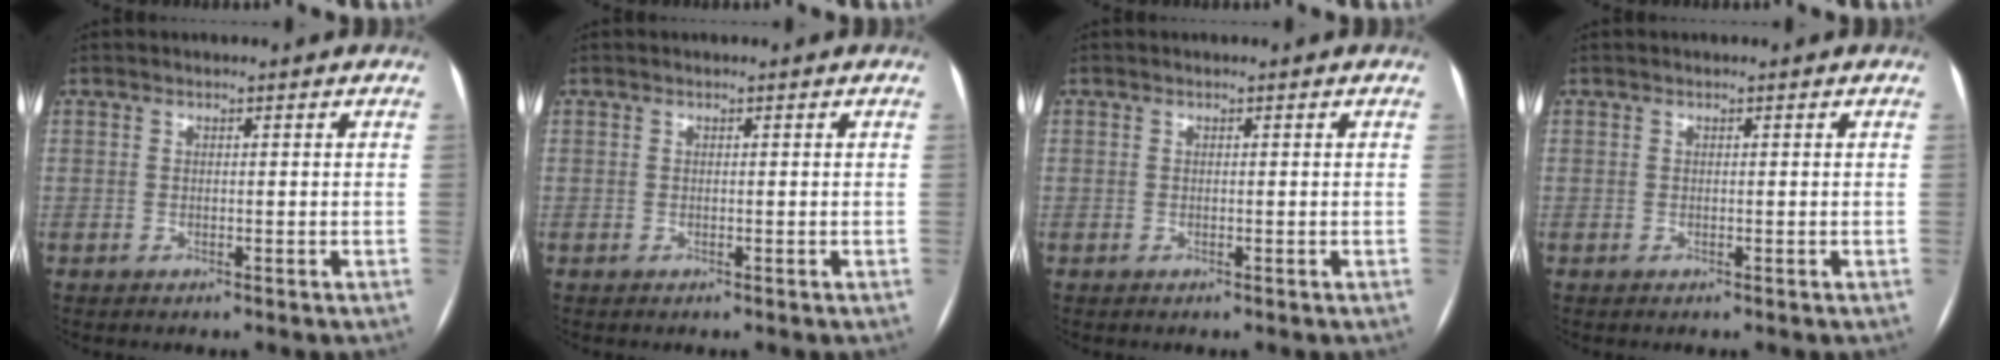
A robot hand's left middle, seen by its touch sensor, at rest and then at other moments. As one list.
[{"total": 0.0}, {"total": 0.0}, {"total": 0.0}]